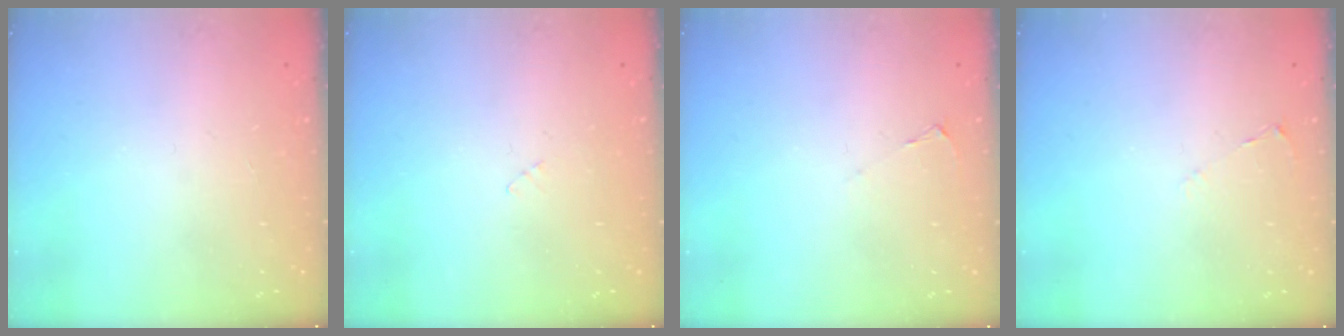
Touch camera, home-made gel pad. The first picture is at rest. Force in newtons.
{"total": 2.7, "press": 2.7, "slide": 0.3}
{"total": 1.7, "press": 1.7, "slide": 0.3}
{"total": 2.4, "press": 2.3, "slide": 0.4}